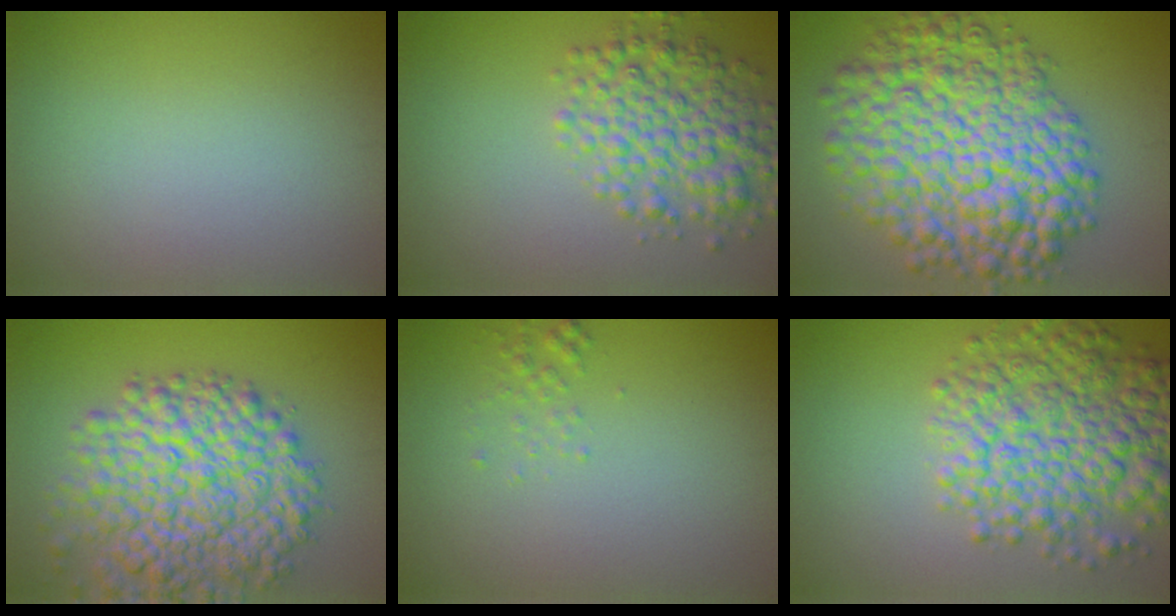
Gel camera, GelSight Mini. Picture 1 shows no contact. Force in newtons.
{"total": 5.1, "press": 5.1, "slide": 0.1}
{"total": 12.1, "press": 12.1, "slide": 0.3}
{"total": 10.1, "press": 10.1, "slide": 0.5}
{"total": 1.0, "press": 1.0, "slide": 0.0}
{"total": 8.2, "press": 8.2, "slide": 0.3}